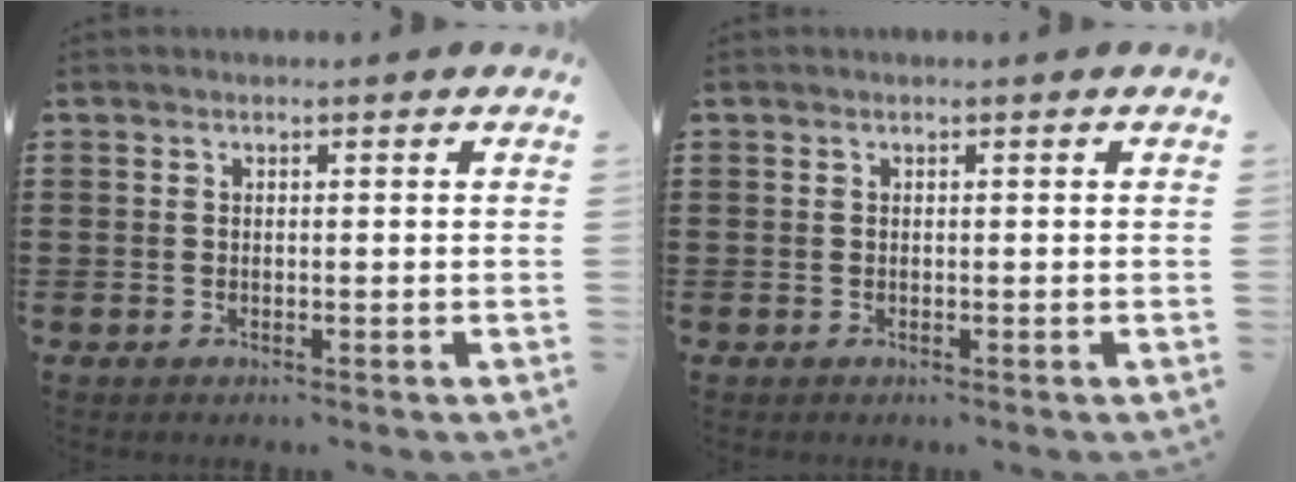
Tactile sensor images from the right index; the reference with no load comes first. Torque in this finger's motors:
{"motor_torque": [0.00, 0.00, 0.00, 0.00]}